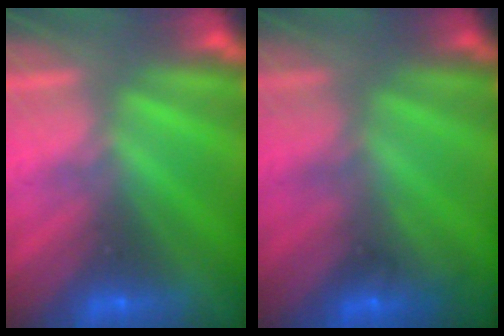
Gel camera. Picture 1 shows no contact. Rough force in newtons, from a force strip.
{"total": 1.4}